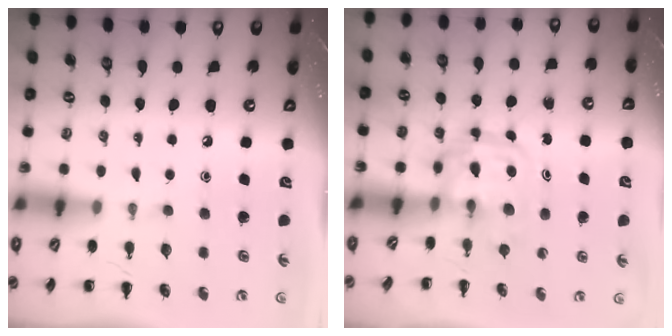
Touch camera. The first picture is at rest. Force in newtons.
{"total": 3.1, "press": 3.1, "slide": 0.4}